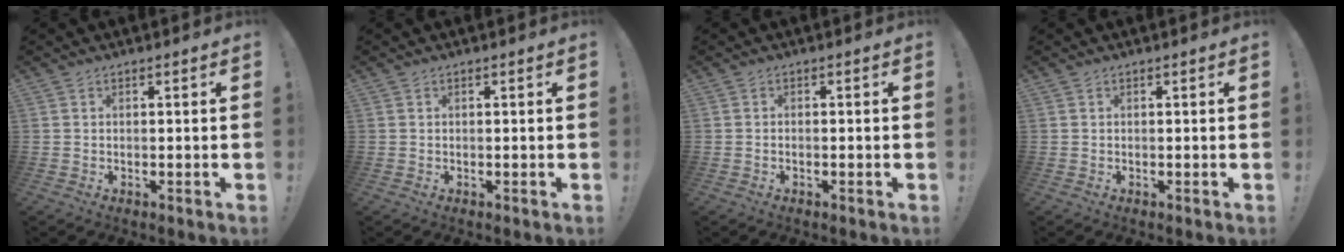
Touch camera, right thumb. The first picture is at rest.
{"total": 0.0}
{"total": 0.6, "force": [-0.4, 0.3, 0.3], "torque": [-0.004, 0.002, -0.006]}
{"total": 0.0}